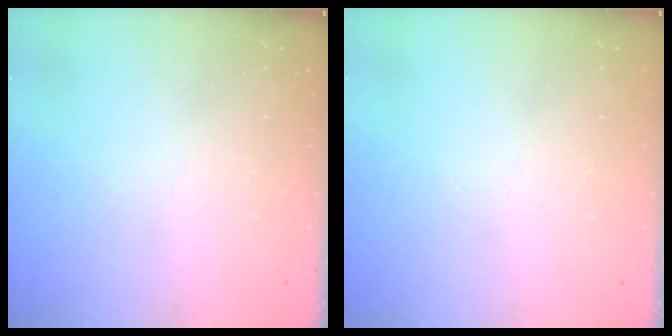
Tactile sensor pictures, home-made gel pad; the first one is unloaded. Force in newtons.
{"total": 0.0}